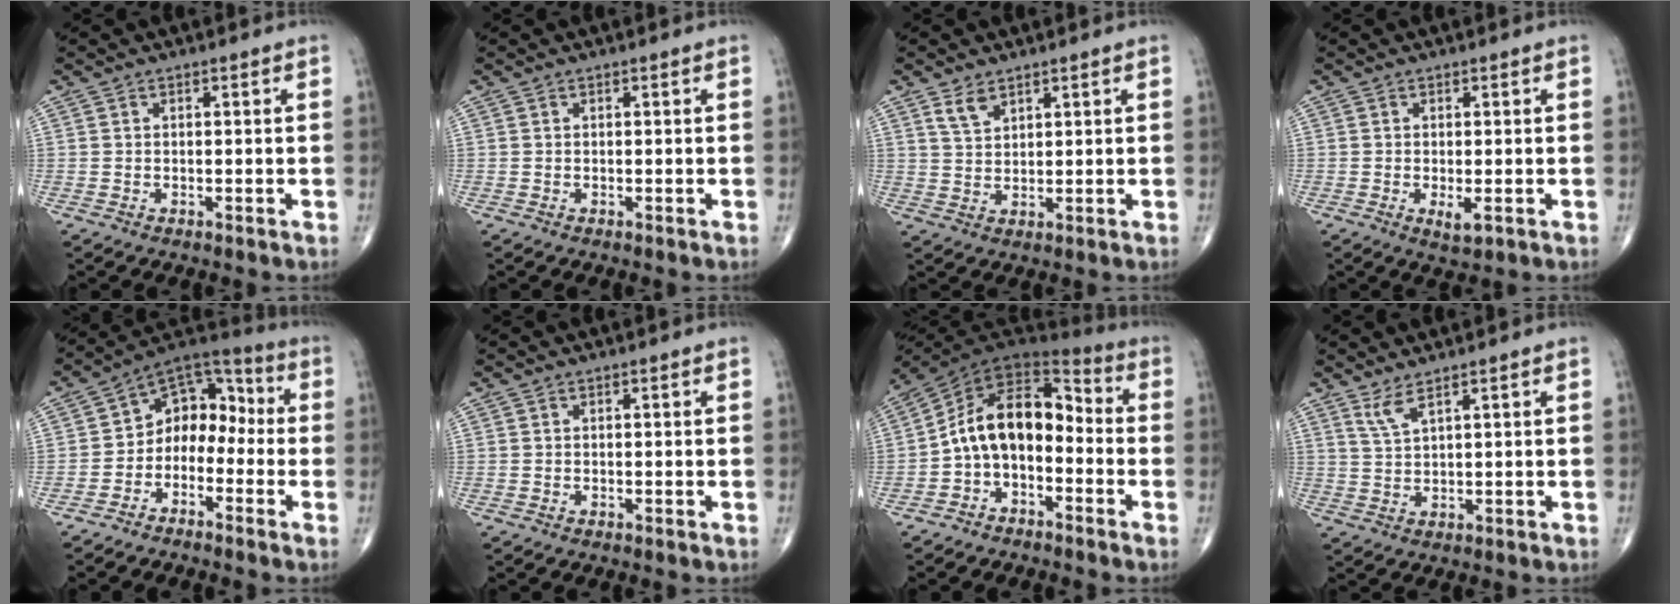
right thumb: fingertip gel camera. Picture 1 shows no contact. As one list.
[{"total": 0.0}, {"total": 3.6, "force": [2.4, 1.9, 1.9], "torque": [-0.029, -0.015, 0.053]}, {"total": 2.6, "force": [-0.7, 0.9, 2.4], "torque": [-0.042, -0.008, -0.009]}, {"total": 10.5, "force": [-2.7, 7.7, 6.6], "torque": [-0.066, 0.069, -0.065]}, {"total": 0.0}, {"total": 13.2, "force": [-2.7, 8.3, 9.9], "torque": [-0.141, 0.078, -0.061]}, {"total": 3.1, "force": [2.2, 0.3, 2.1], "torque": [-0.050, -0.019, 0.052]}]